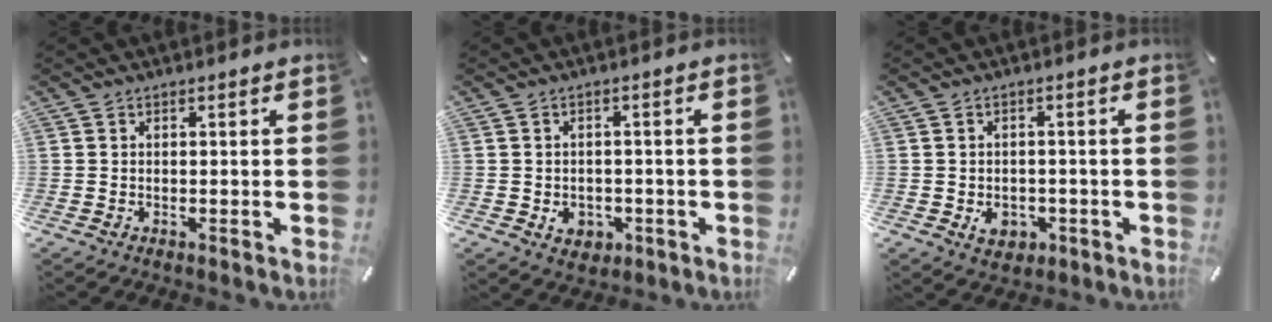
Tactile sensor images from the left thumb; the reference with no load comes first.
{"total": 4.5, "force": [-1.3, 3.7, 2.1], "torque": [-0.025, -0.002, -0.024]}
{"total": 4.8, "force": [-1.4, 3.9, 2.5], "torque": [-0.038, -0.003, -0.028]}